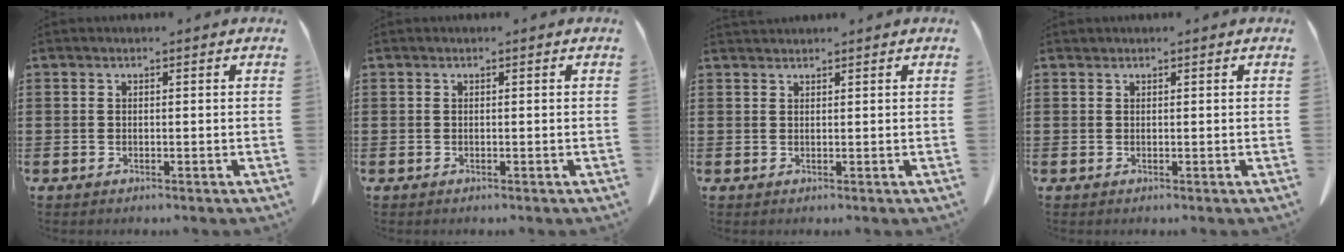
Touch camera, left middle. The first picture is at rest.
{"total": 0.0}
{"total": 1.1, "force": [1.0, 0.0, 0.0], "torque": [-0.003, -0.001, 0.021]}
{"total": 0.0}